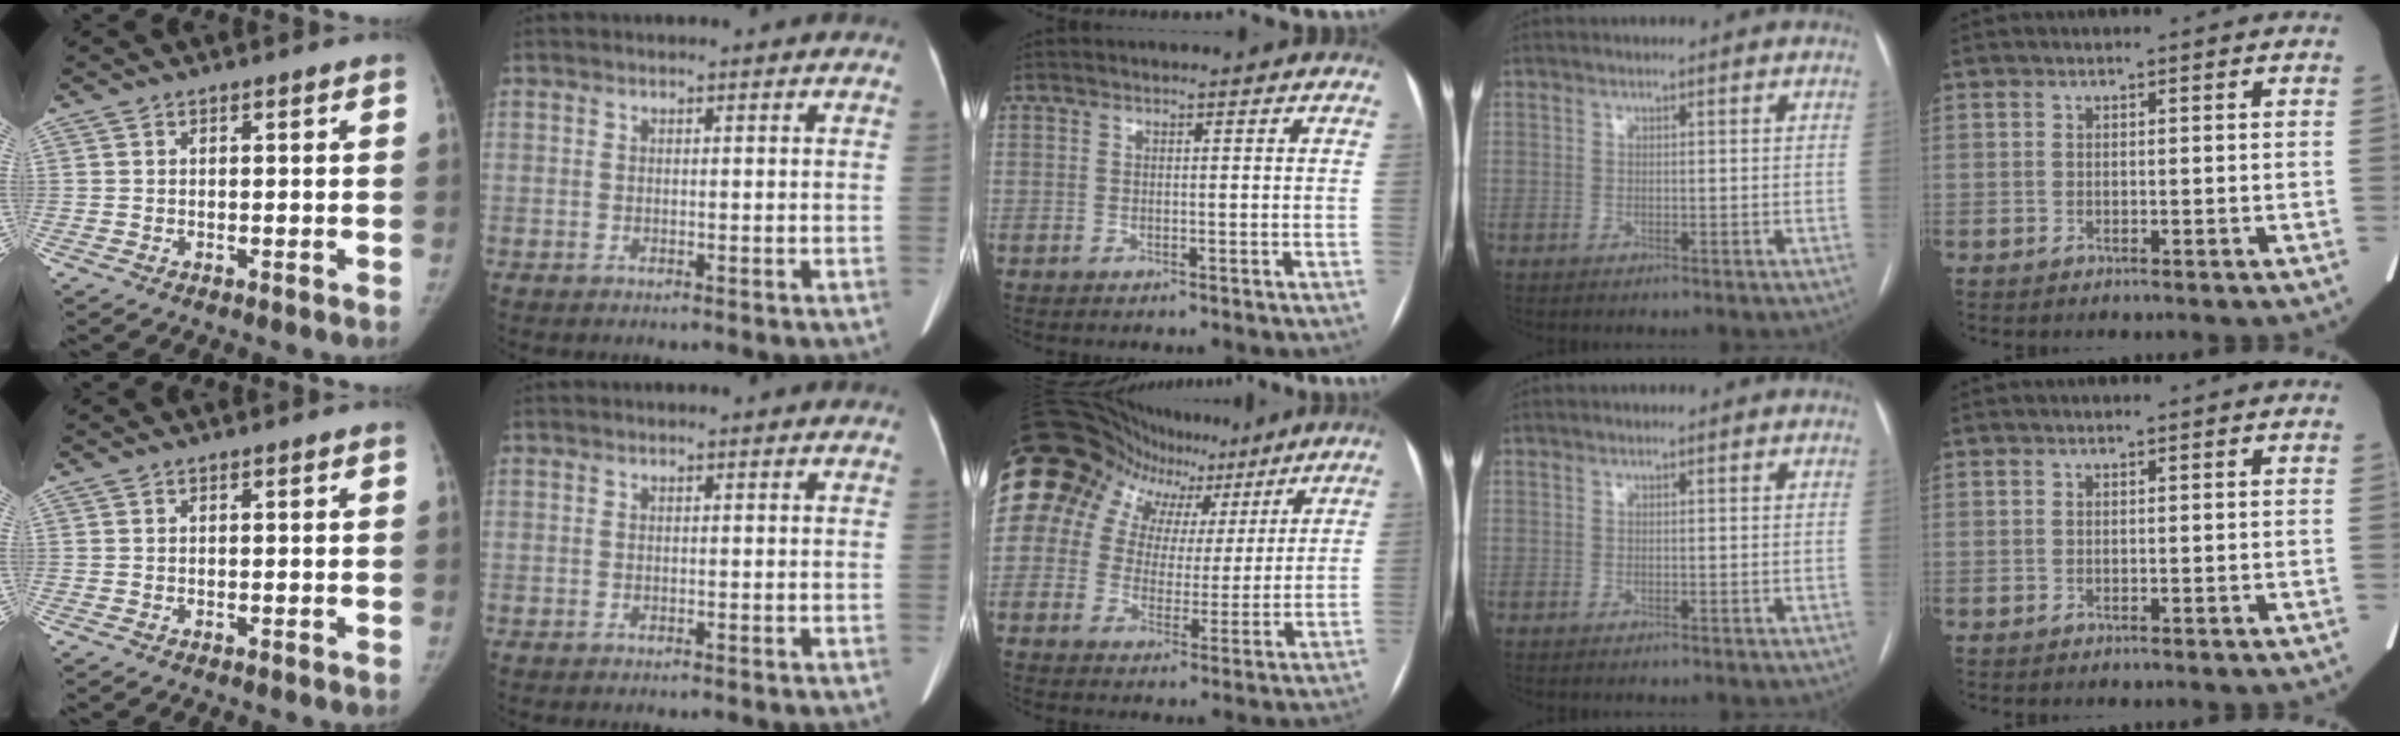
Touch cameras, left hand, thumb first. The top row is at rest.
{"middle": {"total": 22.0, "force": [12.0, 16.6, 8.0], "torque": [-0.197, 0.094, 0.188]}}